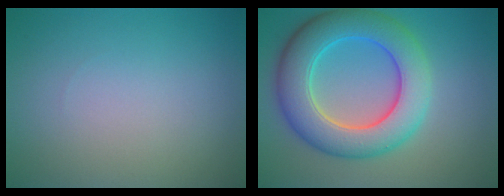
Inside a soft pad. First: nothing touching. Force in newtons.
{"total": 8.6, "press": 8.6, "slide": 0.5}